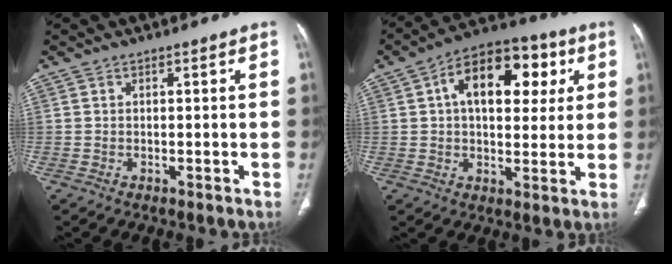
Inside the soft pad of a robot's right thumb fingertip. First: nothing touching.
{"total": 16.8, "force": [4.7, 9.7, 12.8], "torque": [-0.153, 0.014, 0.064]}